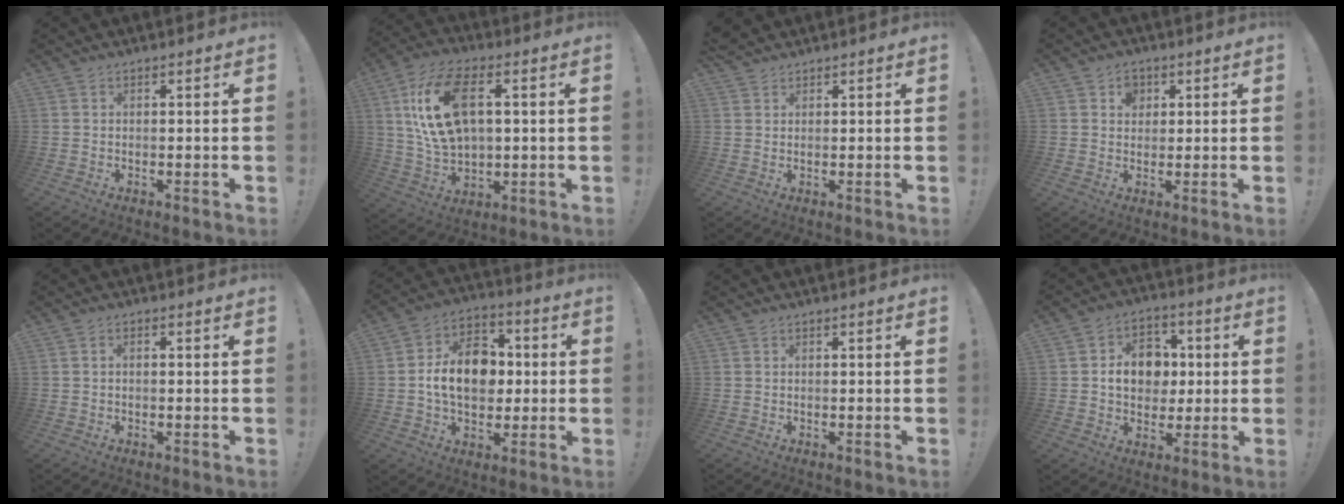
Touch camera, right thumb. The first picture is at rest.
{"total": 16.9, "force": [4.5, 9.9, 13.0], "torque": [-0.241, -0.001, 0.079]}
{"total": 2.6, "force": [2.4, 1.0, 0.3], "torque": [0.000, -0.011, 0.046]}
{"total": 5.1, "force": [2.1, 4.2, 1.8], "torque": [-0.016, -0.006, 0.035]}
{"total": 0.9, "force": [-0.4, 0.3, 0.8], "torque": [-0.017, 0.003, -0.006]}
{"total": 15.4, "force": [0.1, 11.3, 10.5], "torque": [-0.172, 0.013, 0.007]}
{"total": 0.0}
{"total": 12.3, "force": [1.2, 10.1, 6.9], "torque": [-0.097, 0.008, 0.031]}